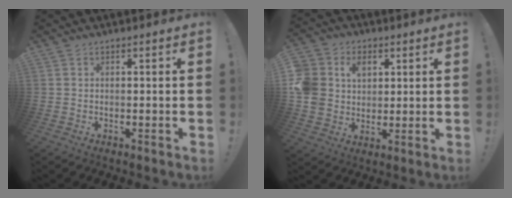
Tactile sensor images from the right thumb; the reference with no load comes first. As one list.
[{"total": 11.2, "force": [3.0, 9.6, 4.7], "torque": [-0.109, -0.015, 0.060]}]